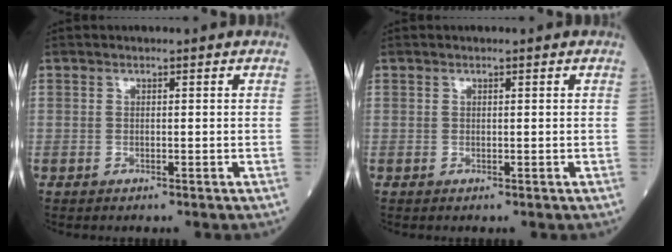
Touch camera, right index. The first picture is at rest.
{"total": 0.0}